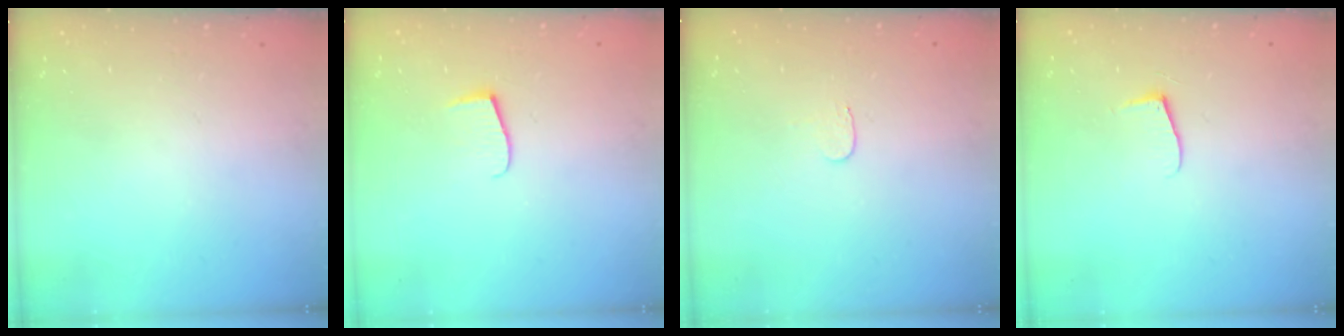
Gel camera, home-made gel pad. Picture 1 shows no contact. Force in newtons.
{"total": 5.9, "press": 5.9, "slide": 0.4}
{"total": 3.4, "press": 3.4, "slide": 0.4}
{"total": 5.2, "press": 5.2, "slide": 0.5}